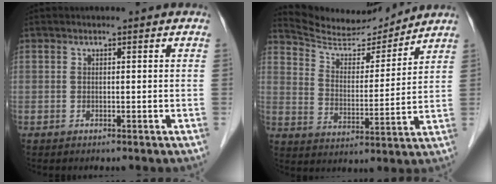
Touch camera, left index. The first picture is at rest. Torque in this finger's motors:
{"motor_torque": [0.39, -0.95, -0.05, -0.04]}